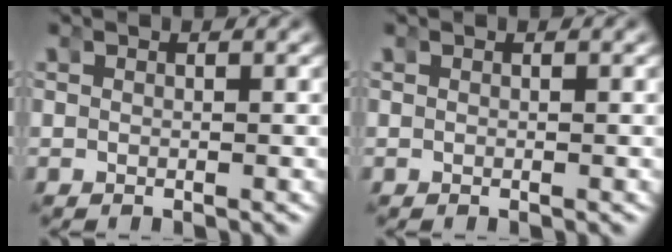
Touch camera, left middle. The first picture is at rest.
{"total": 0.0}